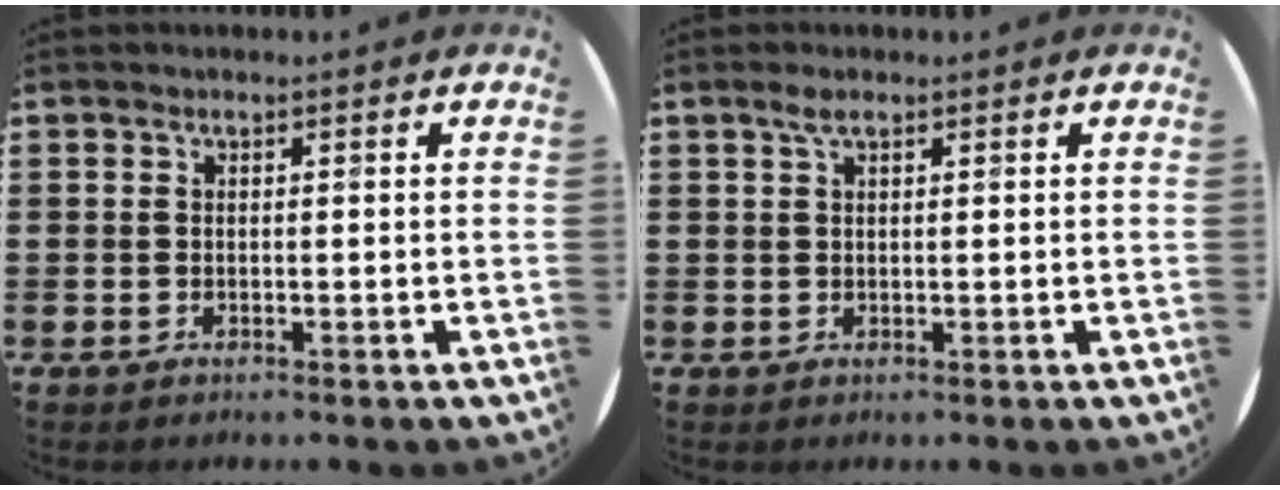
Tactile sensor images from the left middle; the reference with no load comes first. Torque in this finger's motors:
{"motor_torque": [0.41, -0.28, -0.16, 0.00]}